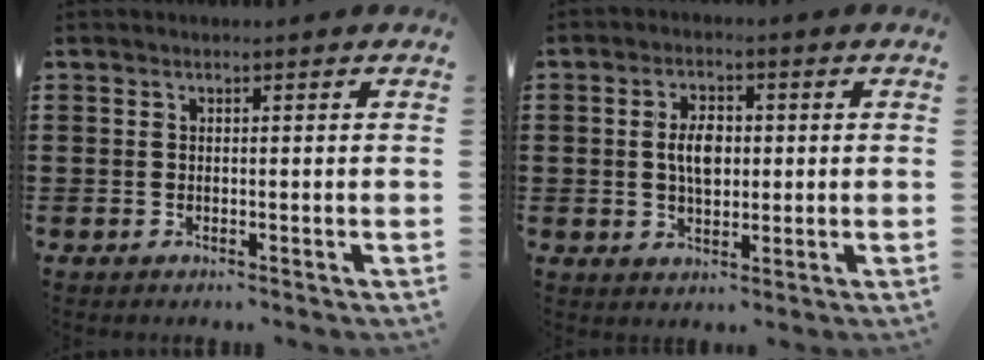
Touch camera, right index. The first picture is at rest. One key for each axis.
{"total": 4.7, "fx": 0.2, "fy": 2.6, "fz": 3.9, "tx": -0.063, "ty": 0.003, "tz": -0.002}